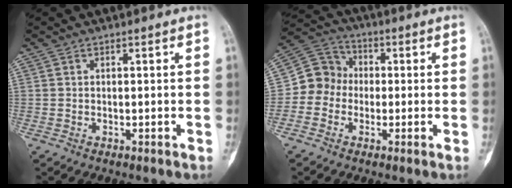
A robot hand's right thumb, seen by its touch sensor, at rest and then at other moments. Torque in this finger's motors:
{"motor_torque": [0.17, 0.12, 0.13, -0.04, 0.07]}